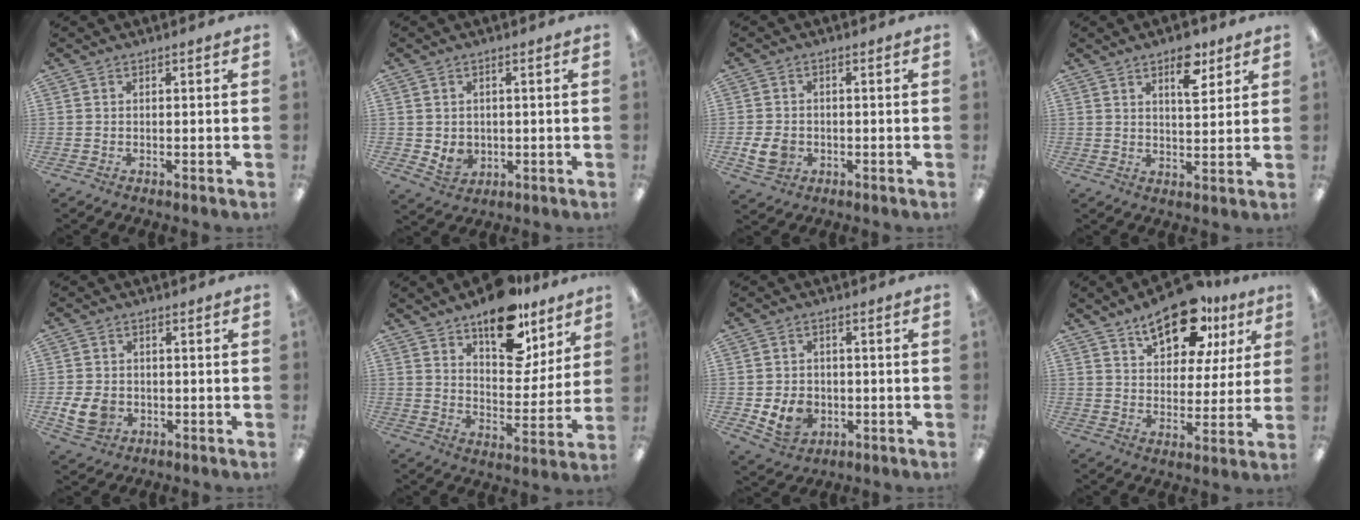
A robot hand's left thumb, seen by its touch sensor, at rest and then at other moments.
{"total": 3.8, "force": [0.6, 3.5, 1.3], "torque": [-0.010, 0.000, 0.011]}
{"total": 5.5, "force": [-1.3, 4.4, 3.0], "torque": [-0.060, 0.002, -0.024]}
{"total": 8.4, "force": [5.1, 3.6, 5.6], "torque": [-0.066, -0.026, 0.080]}
{"total": 6.7, "force": [-1.4, 5.4, 3.7], "torque": [-0.073, 0.003, -0.026]}
{"total": 15.7, "force": [11.6, 7.3, 7.7], "torque": [-0.101, -0.070, 0.200]}
{"total": 7.8, "force": [-1.8, 6.5, 4.0], "torque": [-0.086, 0.015, -0.028]}
{"total": 15.5, "force": [10.2, 7.7, 8.8], "torque": [-0.130, -0.041, 0.178]}